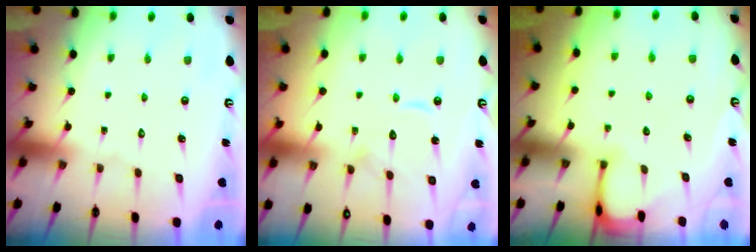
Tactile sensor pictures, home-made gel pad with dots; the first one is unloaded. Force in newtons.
{"total": 10.4, "press": 10.4, "slide": 0.9}
{"total": 2.6, "press": 2.5, "slide": 0.4}